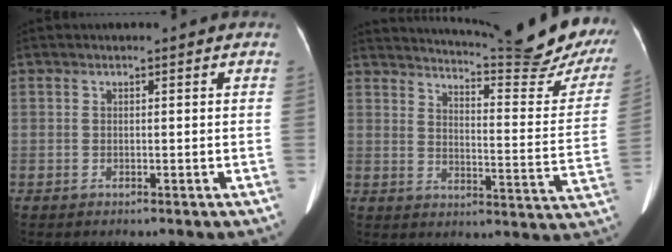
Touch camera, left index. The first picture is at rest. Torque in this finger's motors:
{"motor_torque": [0.89, -1.25, 0.10, 0.02]}